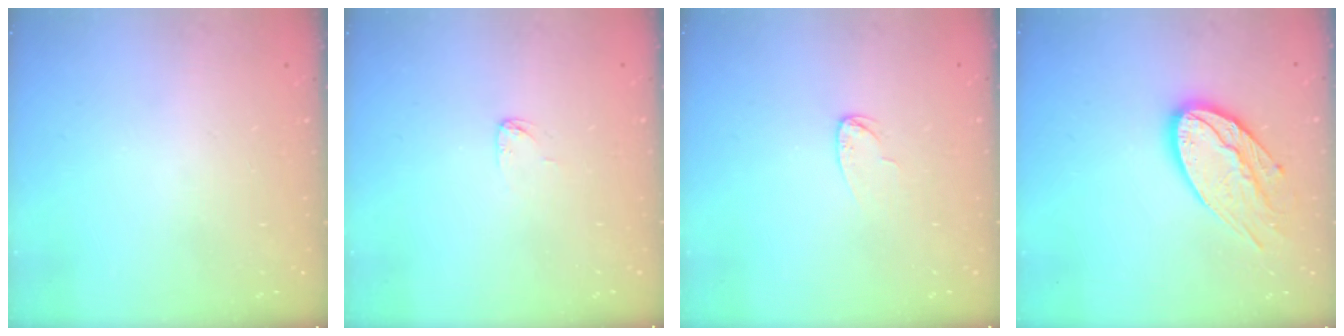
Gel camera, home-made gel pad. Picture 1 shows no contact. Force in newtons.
{"total": 2.9, "press": 2.9, "slide": 0.1}
{"total": 3.9, "press": 3.9, "slide": 0.3}
{"total": 15.8, "press": 15.8, "slide": 1.2}